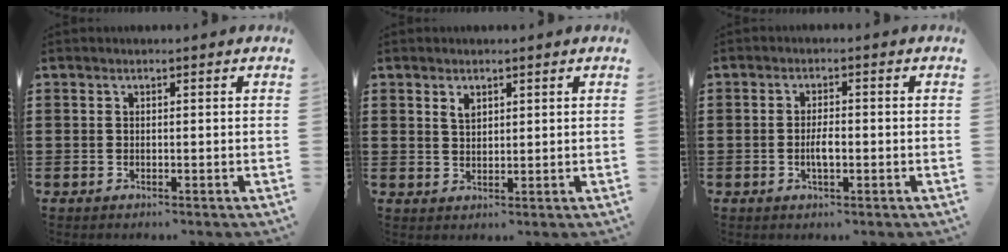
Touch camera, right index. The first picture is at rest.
{"total": 1.8, "force": [1.2, 1.0, 0.9], "torque": [-0.020, 0.003, 0.022]}
{"total": 3.3, "force": [-0.8, 1.0, 3.0], "torque": [-0.062, 0.000, -0.017]}